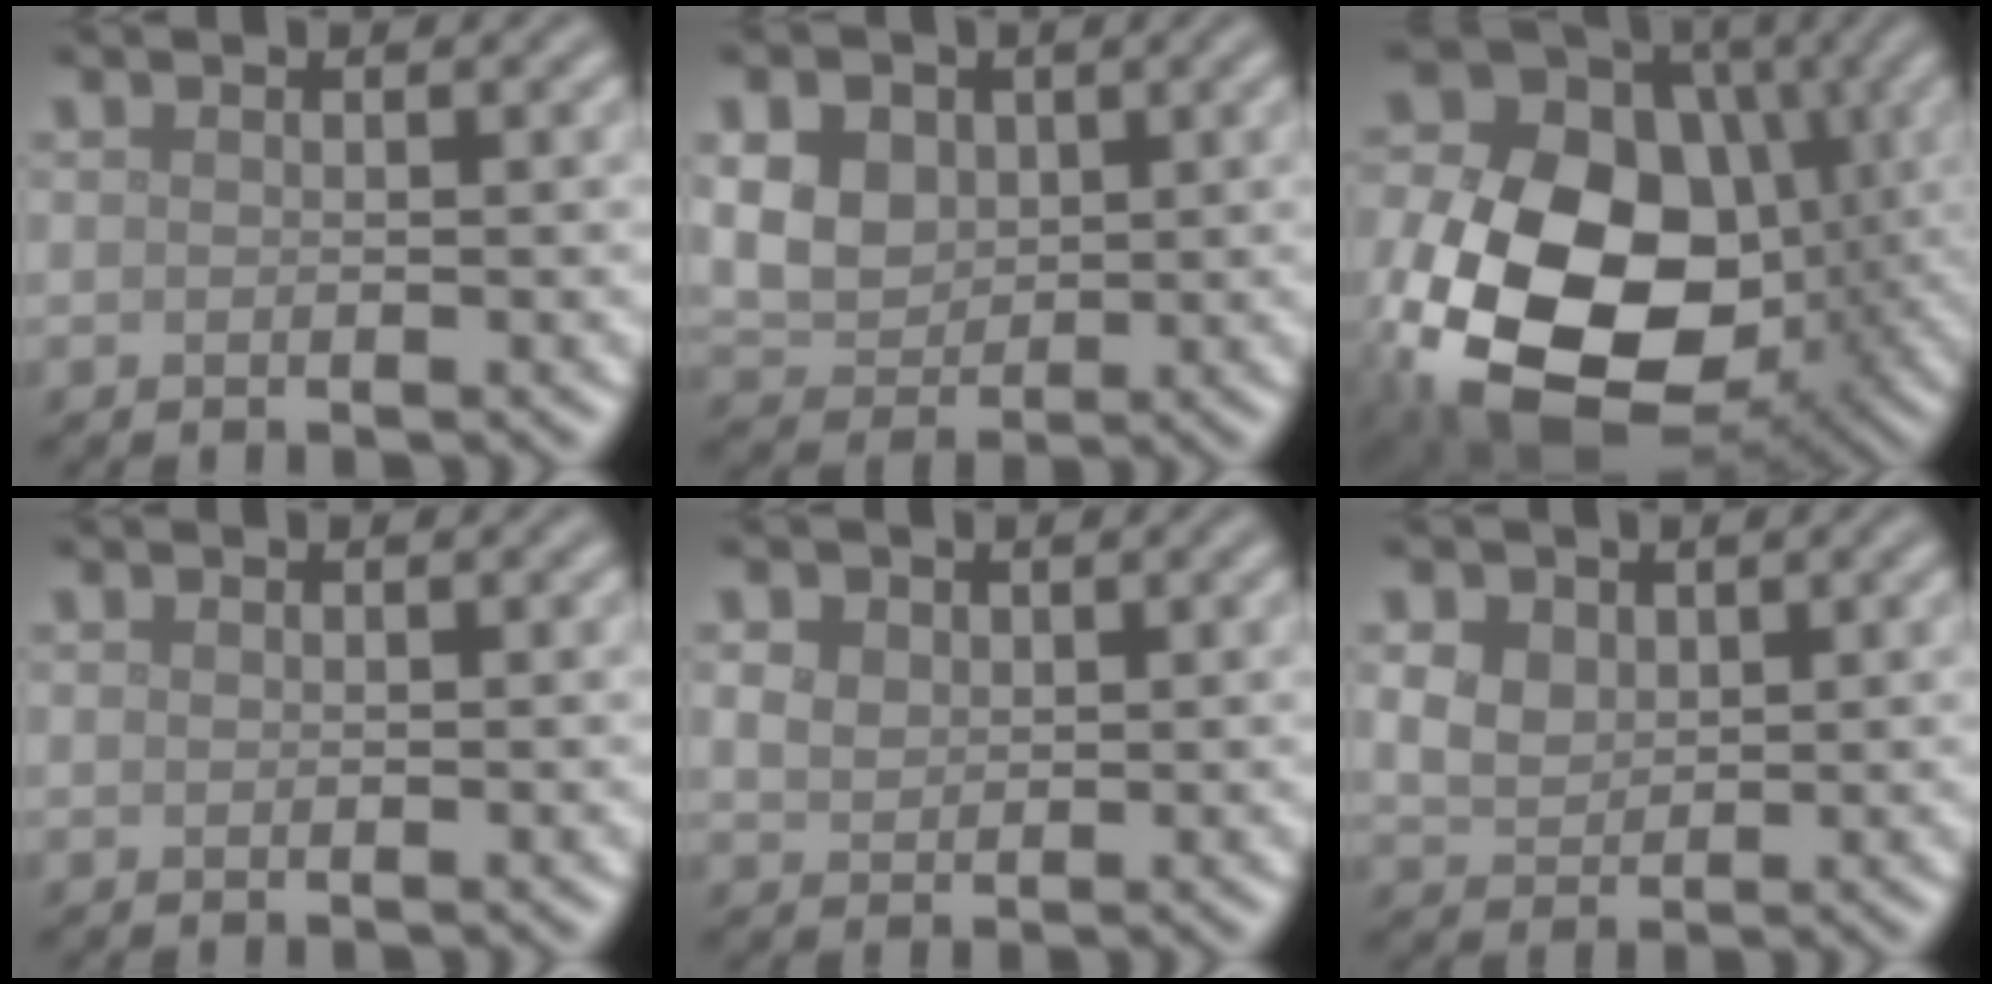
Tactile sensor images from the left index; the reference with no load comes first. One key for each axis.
{"total": 6.6, "fx": 2.0, "fy": 5.1, "fz": 3.7, "tx": -0.097, "ty": 0.019, "tz": 0.030}
{"total": 19.8, "fx": -2.7, "fy": 15.0, "fz": 12.6, "tx": -0.238, "ty": -0.038, "tz": -0.046}
{"total": 0.0}
{"total": 2.6, "fx": 1.3, "fy": 1.9, "fz": 1.2, "tx": -0.030, "ty": 0.010, "tz": 0.019}
{"total": 4.5, "fx": 2.0, "fy": 3.3, "fz": 2.4, "tx": -0.063, "ty": 0.019, "tz": 0.028}